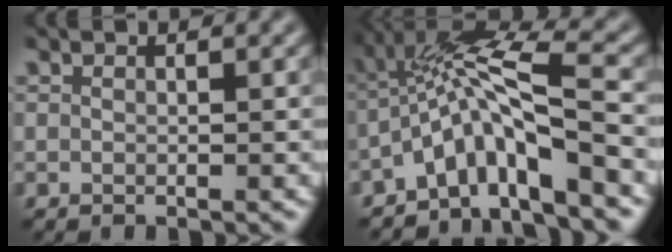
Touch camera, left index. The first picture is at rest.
{"total": 7.5, "force": [-3.2, 1.7, 6.6], "torque": [-0.116, 0.019, -0.067]}